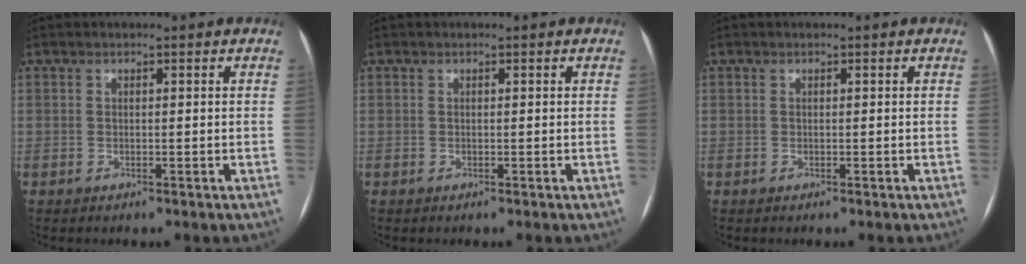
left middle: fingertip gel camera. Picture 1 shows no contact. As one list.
[{"total": 0.0}, {"total": 0.0}]